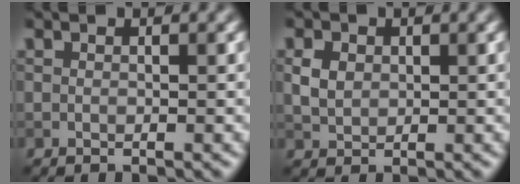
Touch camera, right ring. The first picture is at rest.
{"total": 2.1, "force": [0.4, 1.7, 1.2], "torque": [-0.026, 0.001, 0.008]}